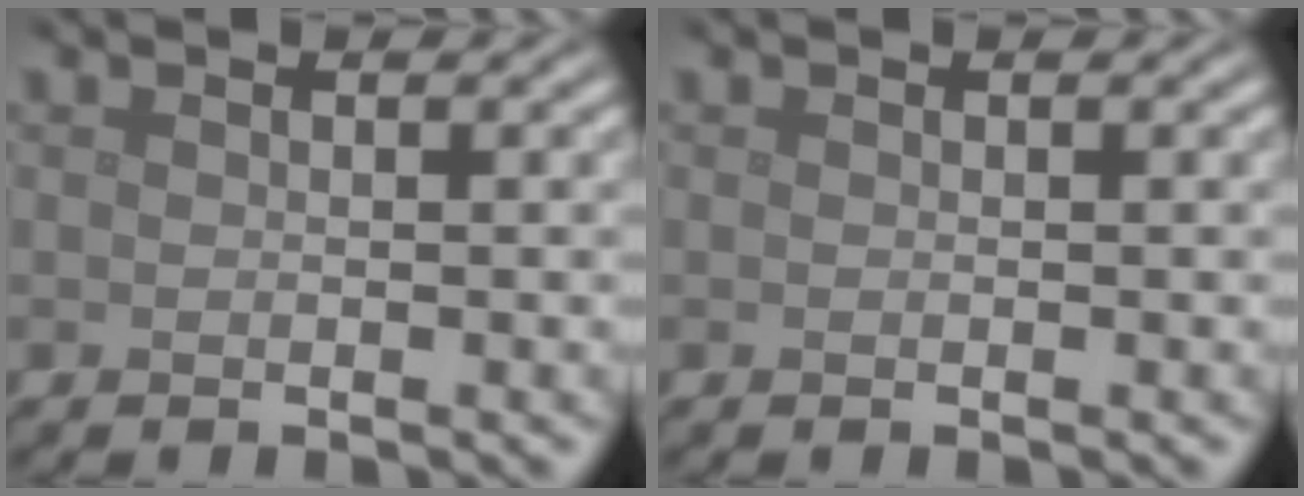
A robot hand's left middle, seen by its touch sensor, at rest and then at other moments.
{"total": 0.0}